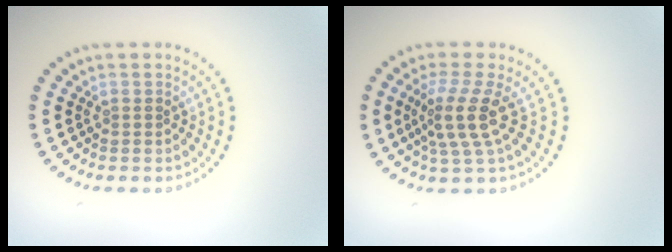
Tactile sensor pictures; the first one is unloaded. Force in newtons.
{"total": 3.7, "press": 2.8, "slide": 2.4}